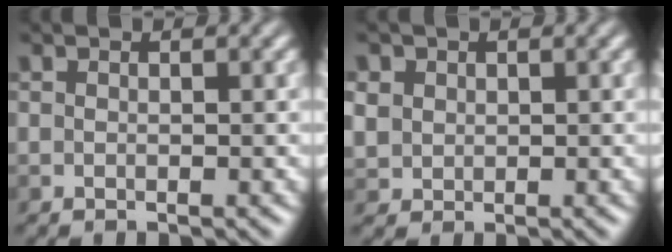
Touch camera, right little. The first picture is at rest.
{"total": 2.1, "force": [0.7, 1.9, 0.7], "torque": [-0.018, 0.001, 0.021]}